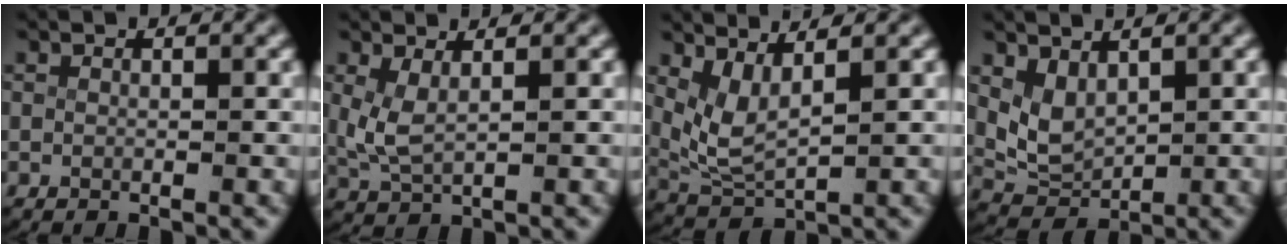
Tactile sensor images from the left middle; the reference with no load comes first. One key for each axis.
{"total": 3.2, "fx": 0.8, "fy": 2.0, "fz": 2.4, "tx": -0.069, "ty": -0.013, "tz": 0.026}
{"total": 5.6, "fx": 1.4, "fy": 4.2, "fz": 3.5, "tx": -0.098, "ty": -0.014, "tz": 0.032}
{"total": 5.3, "fx": 0.8, "fy": 4.4, "fz": 2.8, "tx": -0.077, "ty": -0.021, "tz": 0.022}